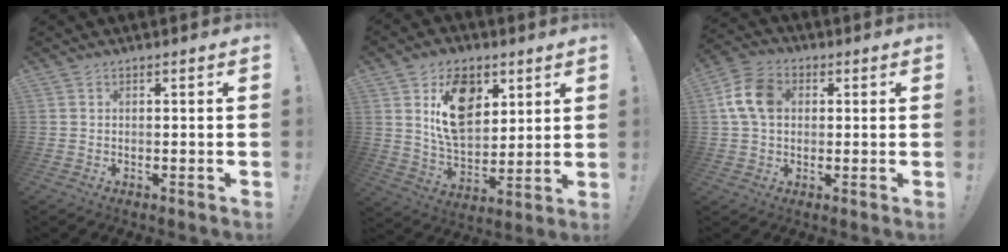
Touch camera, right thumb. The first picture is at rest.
{"total": 16.4, "force": [6.8, 11.4, 9.7], "torque": [-0.134, -0.023, 0.132]}
{"total": 11.0, "force": [2.0, 8.0, 7.2], "torque": [-0.124, 0.012, 0.042]}